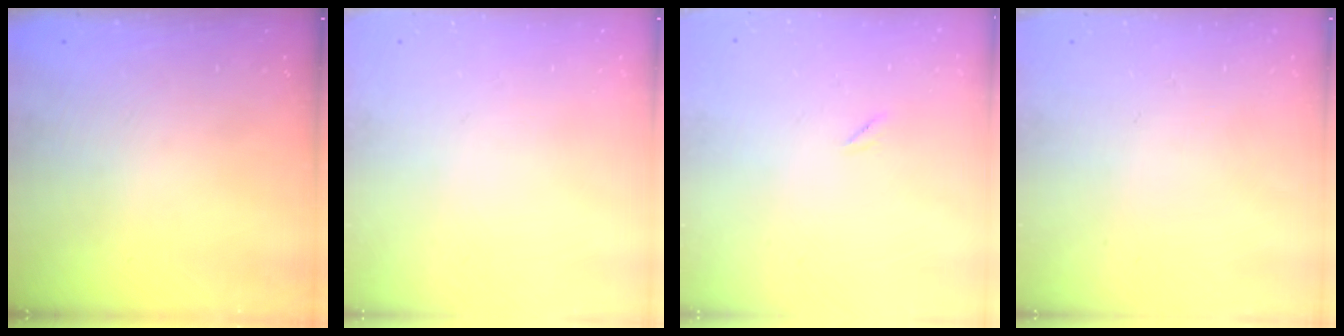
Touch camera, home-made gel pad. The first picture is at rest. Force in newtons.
{"total": 0.0}
{"total": 1.6, "press": 1.6, "slide": 0.1}
{"total": 0.0}